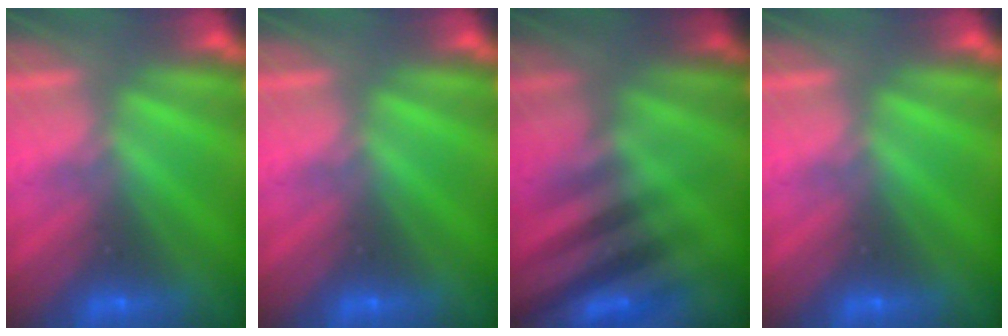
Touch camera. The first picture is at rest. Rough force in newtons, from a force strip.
{"total": 0.0}
{"total": 2.8}
{"total": 0.0}